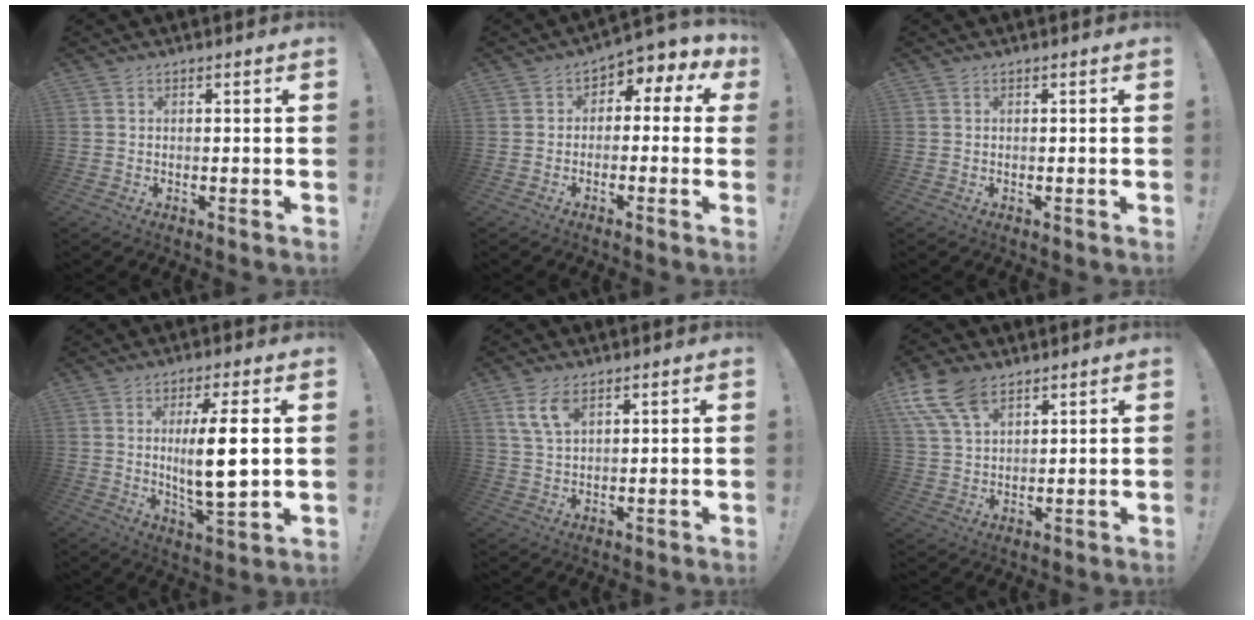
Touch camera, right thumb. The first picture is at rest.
{"total": 4.1, "force": [-2.4, 2.6, 2.1], "torque": [-0.013, 0.014, -0.047]}
{"total": 0.0}
{"total": 11.7, "force": [1.5, 1.9, 11.4], "torque": [-0.199, -0.018, 0.014]}
{"total": 6.6, "force": [3.8, 3.0, 4.6], "torque": [-0.084, -0.010, 0.071]}
{"total": 11.7, "force": [7.2, 6.3, 6.8], "torque": [-0.136, -0.025, 0.140]}